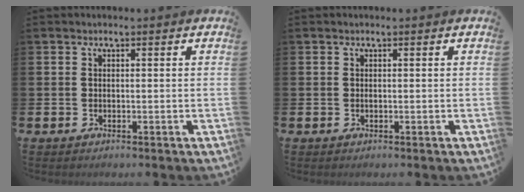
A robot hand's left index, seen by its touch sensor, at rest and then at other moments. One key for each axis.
{"total": 0.0}